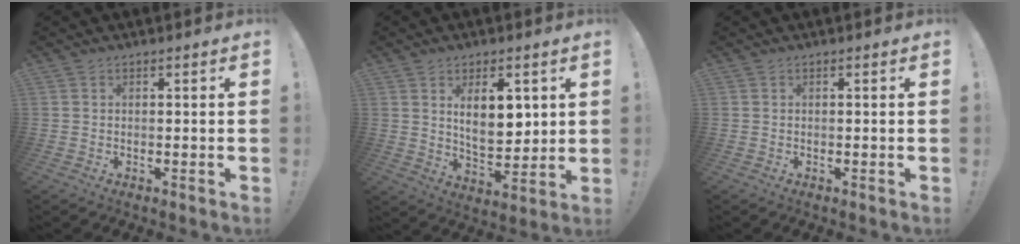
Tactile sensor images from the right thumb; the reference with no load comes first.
{"total": 10.8, "force": [3.9, 5.7, 8.3], "torque": [-0.115, -0.018, 0.067]}
{"total": 0.0}